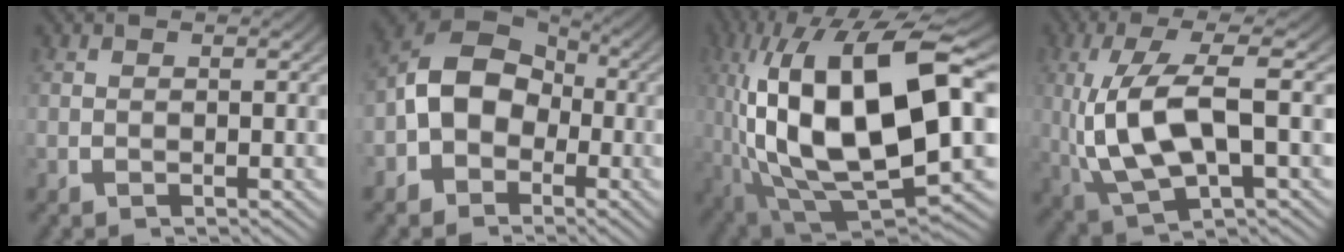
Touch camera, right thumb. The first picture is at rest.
{"total": 8.8, "force": [-0.8, 6.9, 5.4], "torque": [-0.121, -0.024, -0.006]}
{"total": 21.7, "force": [-0.9, 12.3, 17.9], "torque": [-0.367, -0.055, 0.017]}
{"total": 10.6, "force": [-0.7, 5.6, 9.0], "torque": [-0.216, -0.023, 0.005]}